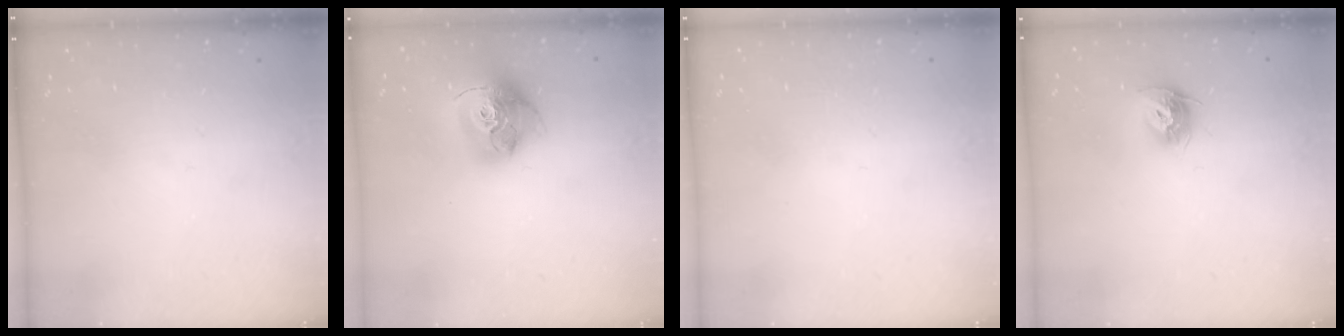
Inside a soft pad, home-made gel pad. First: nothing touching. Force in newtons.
{"total": 18.4, "press": 18.3, "slide": 2.0}
{"total": 0.7, "press": 0.7, "slide": 0.3}
{"total": 9.4, "press": 9.4, "slide": 0.6}